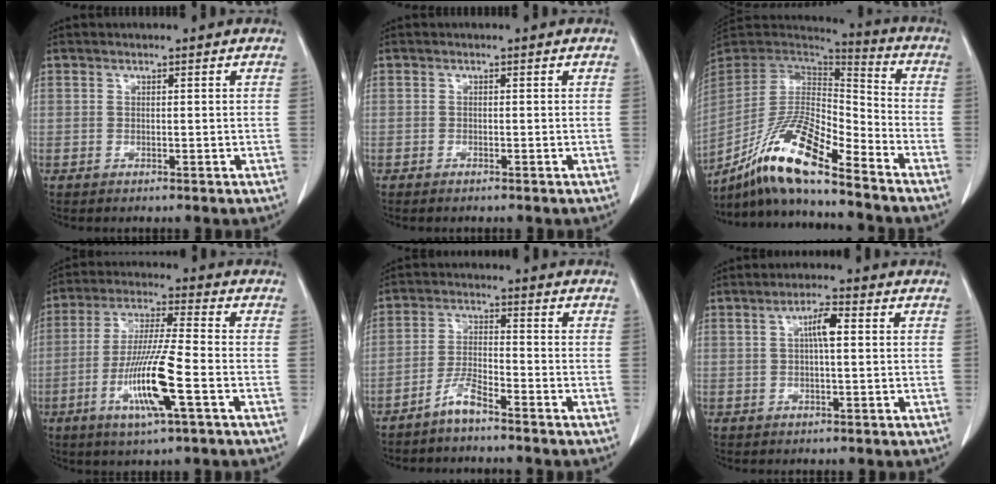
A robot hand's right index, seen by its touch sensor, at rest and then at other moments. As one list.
[{"total": 0.6, "force": [-0.5, 0.0, 0.3], "torque": [-0.012, -0.004, -0.005]}, {"total": 16.1, "force": [-11.4, 2.1, 11.1], "torque": [-0.212, -0.004, -0.208]}, {"total": 12.5, "force": [-4.2, 0.4, 11.7], "torque": [-0.232, -0.015, -0.081]}, {"total": 4.2, "force": [-3.5, 0.3, 2.4], "torque": [-0.055, -0.005, -0.070]}, {"total": 3.7, "force": [0.6, 0.6, 3.6], "torque": [-0.065, 0.008, 0.008]}]